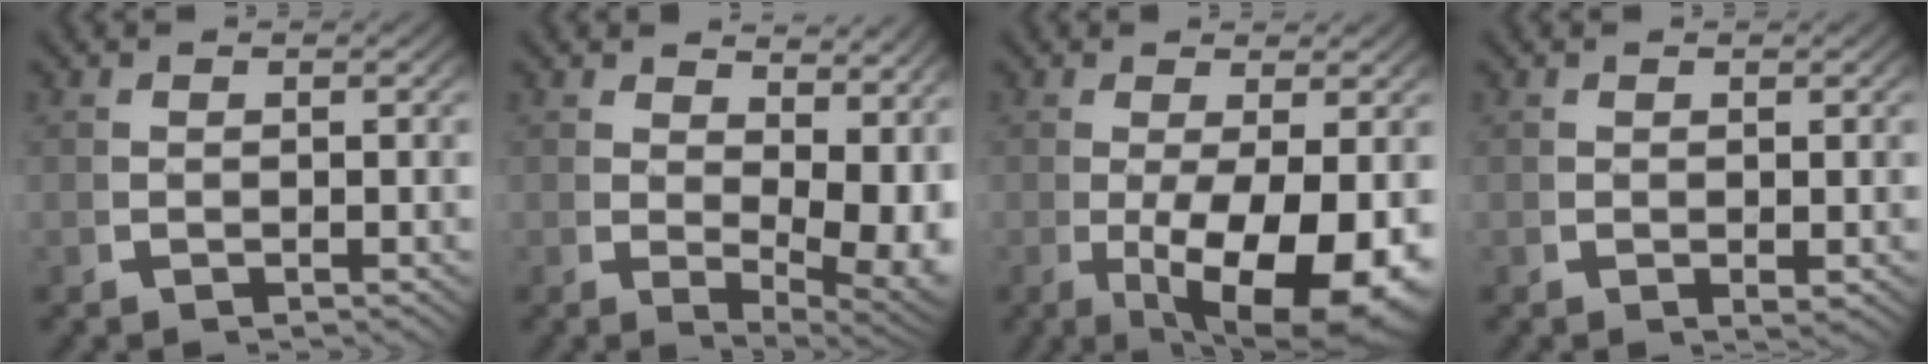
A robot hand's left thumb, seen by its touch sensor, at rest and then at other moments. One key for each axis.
{"total": 6.1, "fx": 1.2, "fy": 3.5, "fz": 4.8, "tx": -0.063, "ty": -0.029, "tz": 0.034}
{"total": 11.3, "fx": -2.6, "fy": 5.9, "fz": 9.3, "tx": -0.154, "ty": -0.045, "tz": -0.018}
{"total": 0.6, "fx": 0.2, "fy": 0.3, "fz": 0.5, "tx": -0.007, "ty": -0.003, "tz": 0.006}